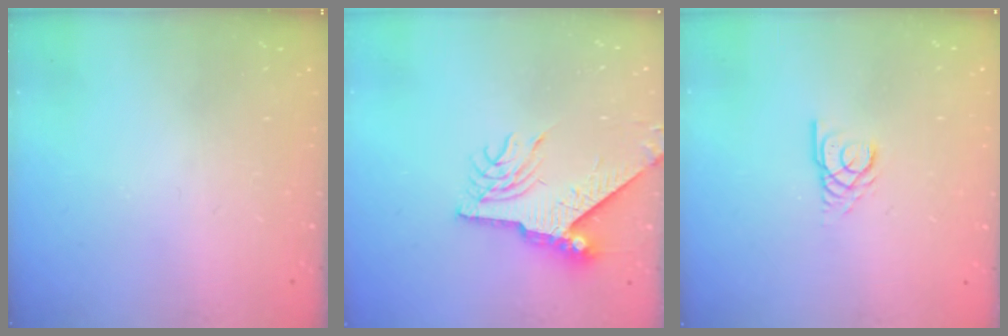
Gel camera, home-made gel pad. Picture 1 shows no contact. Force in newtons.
{"total": 9.4, "press": 9.3, "slide": 0.8}
{"total": 2.9, "press": 2.9, "slide": 0.1}